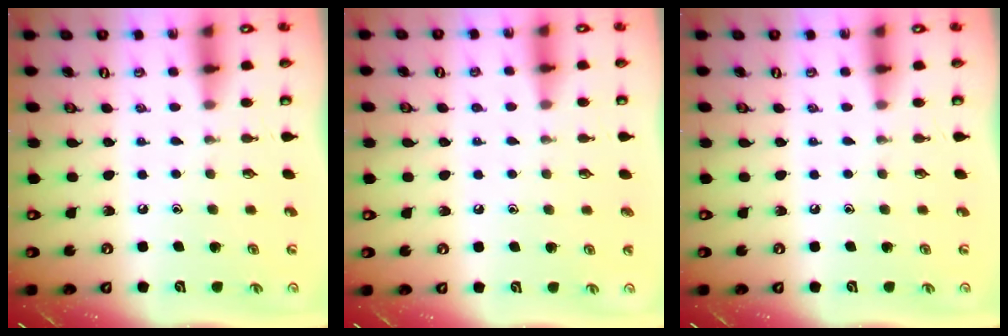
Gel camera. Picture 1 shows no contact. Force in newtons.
{"total": 2.0, "press": 2.0, "slide": 0.2}
{"total": 0.0}